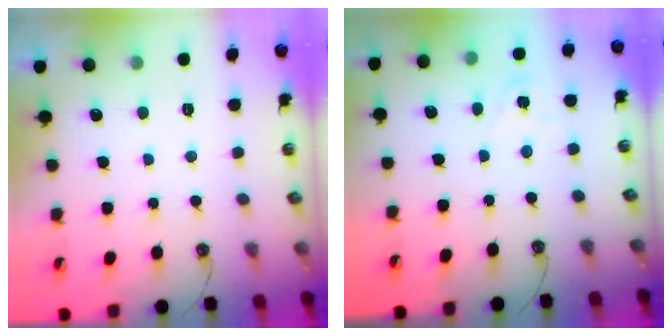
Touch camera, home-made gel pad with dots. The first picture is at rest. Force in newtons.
{"total": 1.4, "press": 1.4, "slide": 0.2}